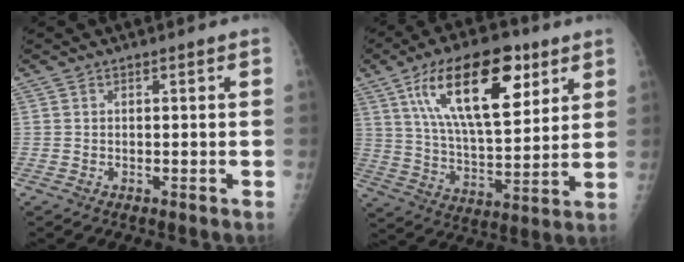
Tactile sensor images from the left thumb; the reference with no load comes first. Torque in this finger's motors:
{"motor_torque": [0.80, 0.67, 1.96, -0.80, 0.43]}